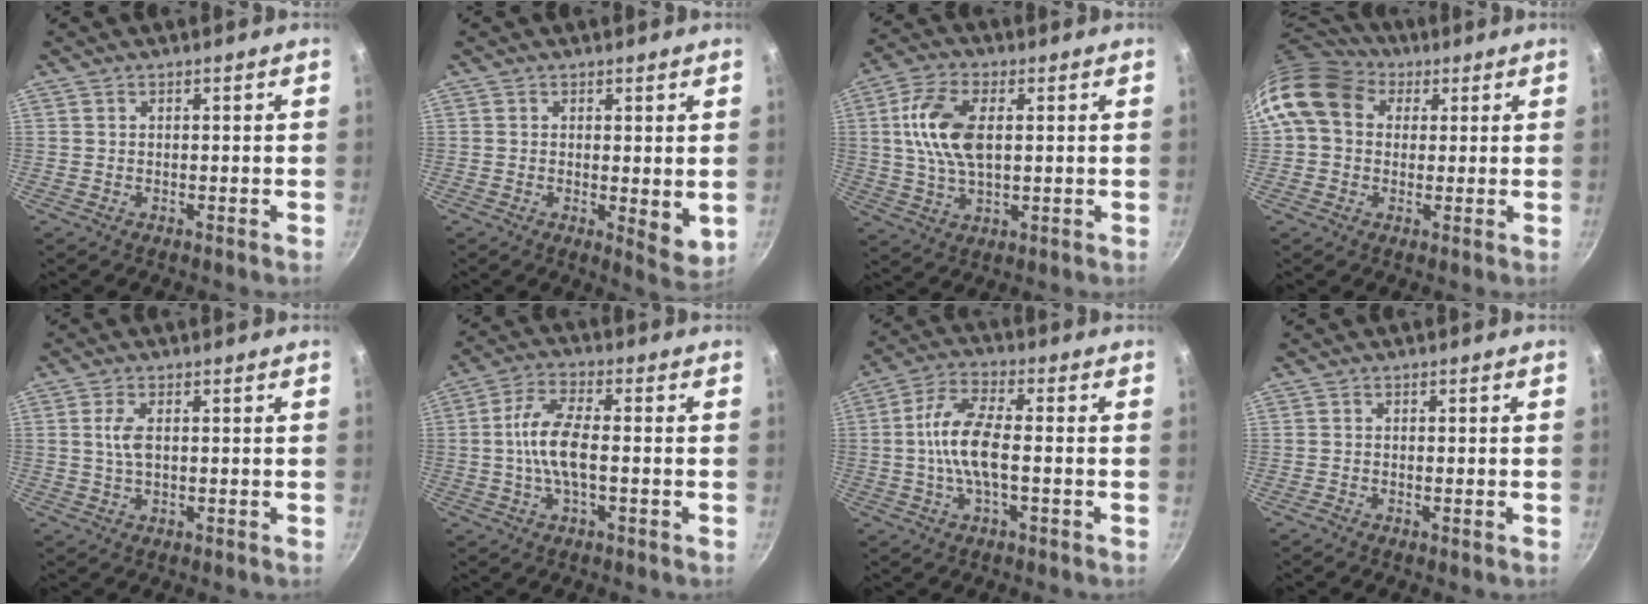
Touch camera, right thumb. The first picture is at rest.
{"total": 5.3, "force": [0.2, 2.1, 4.9], "torque": [-0.068, -0.021, 0.004]}
{"total": 11.7, "force": [1.9, 6.3, 9.8], "torque": [-0.183, 0.010, 0.032]}
{"total": 12.8, "force": [4.1, 10.1, 6.9], "torque": [-0.109, 0.018, 0.058]}
{"total": 3.5, "force": [0.5, 1.6, 3.1], "torque": [-0.064, 0.004, 0.008]}
{"total": 8.5, "force": [-0.8, 3.2, 7.8], "torque": [-0.158, 0.020, -0.024]}
{"total": 9.9, "force": [-1.0, 3.6, 9.1], "torque": [-0.186, 0.024, -0.032]}
{"total": 0.7, "force": [-0.5, 0.1, 0.5], "torque": [-0.023, 0.006, -0.013]}